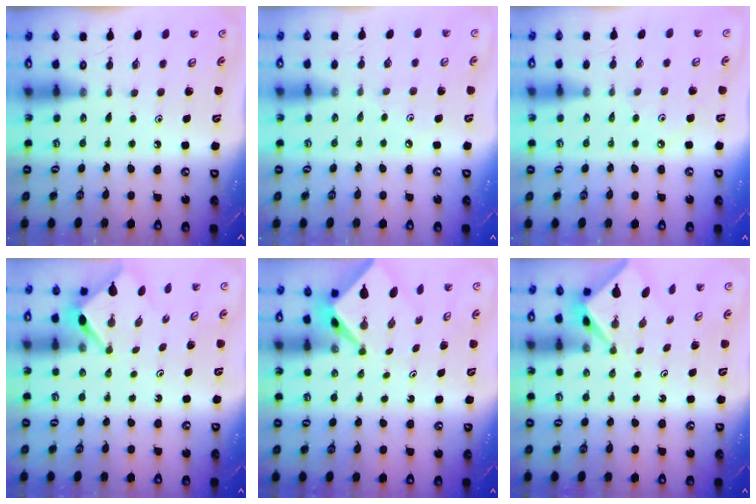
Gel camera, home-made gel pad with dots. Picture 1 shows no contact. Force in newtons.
{"total": 4.0, "press": 3.9, "slide": 0.6}
{"total": 1.7, "press": 1.7, "slide": 0.4}
{"total": 2.9, "press": 2.8, "slide": 0.3}
{"total": 2.6, "press": 2.6, "slide": 0.2}
{"total": 2.1, "press": 2.1, "slide": 0.2}